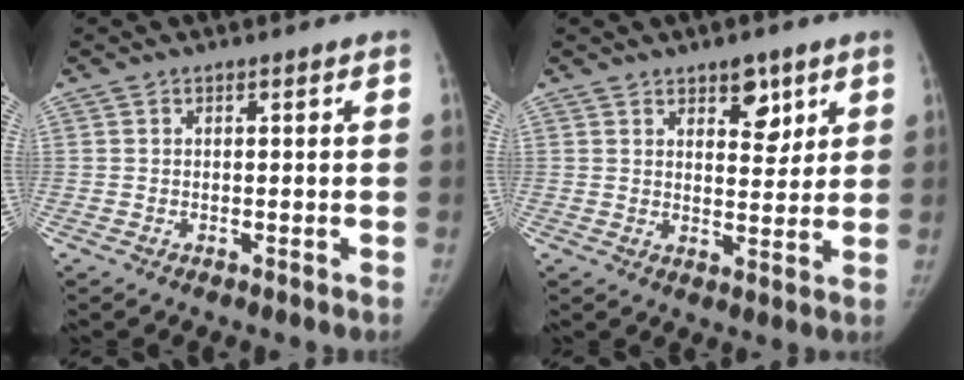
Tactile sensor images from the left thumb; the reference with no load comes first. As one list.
[{"total": 6.3, "force": [3.6, 3.4, 3.8], "torque": [-0.024, -0.023, 0.053]}]